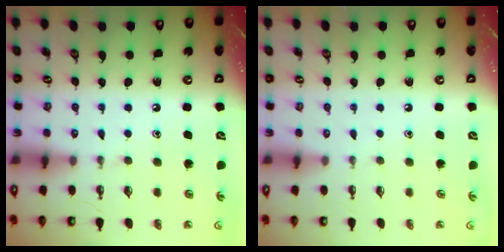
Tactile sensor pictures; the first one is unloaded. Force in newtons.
{"total": 0.0}